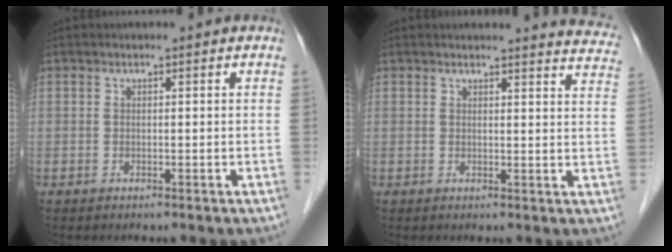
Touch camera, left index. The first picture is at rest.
{"total": 8.6, "force": [8.5, 0.5, 1.0], "torque": [0.008, -0.048, 0.062]}